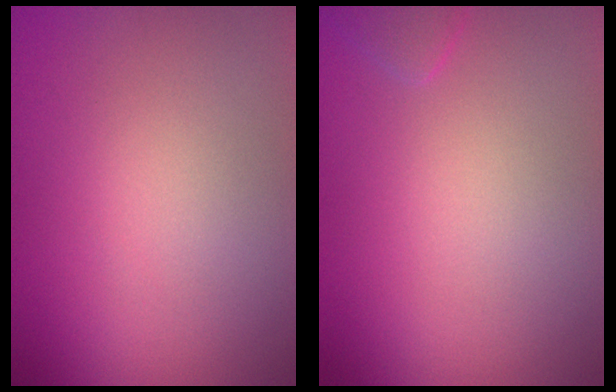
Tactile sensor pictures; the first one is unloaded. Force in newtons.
{"total": 1.1, "press": 1.1, "slide": 0.1}